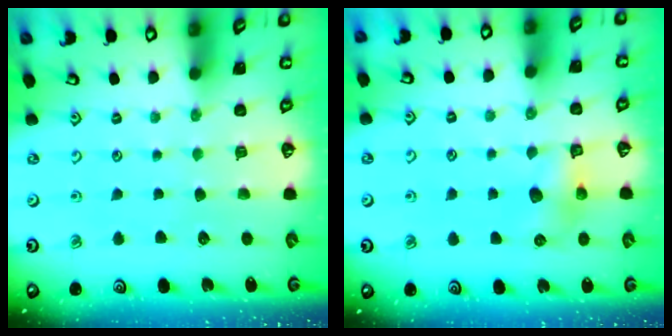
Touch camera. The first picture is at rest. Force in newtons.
{"total": 6.6, "press": 6.6, "slide": 0.6}